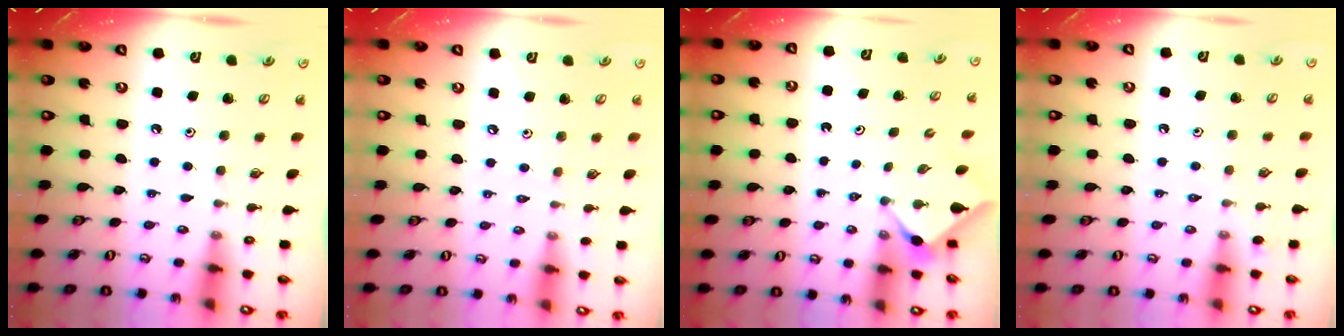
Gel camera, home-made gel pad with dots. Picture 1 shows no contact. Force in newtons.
{"total": 1.9, "press": 1.9, "slide": 0.5}
{"total": 3.0, "press": 2.9, "slide": 0.5}
{"total": 3.2, "press": 3.1, "slide": 0.6}